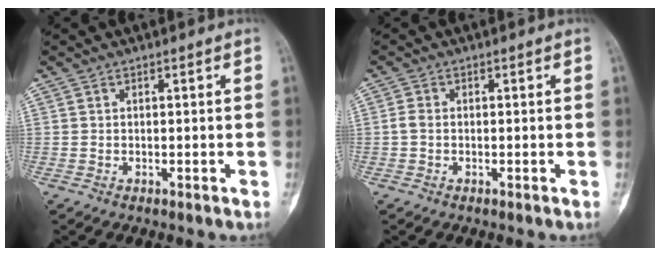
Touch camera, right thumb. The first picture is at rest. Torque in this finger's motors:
{"motor_torque": [0.33, 0.17, 0.42, -0.26, 0.07]}